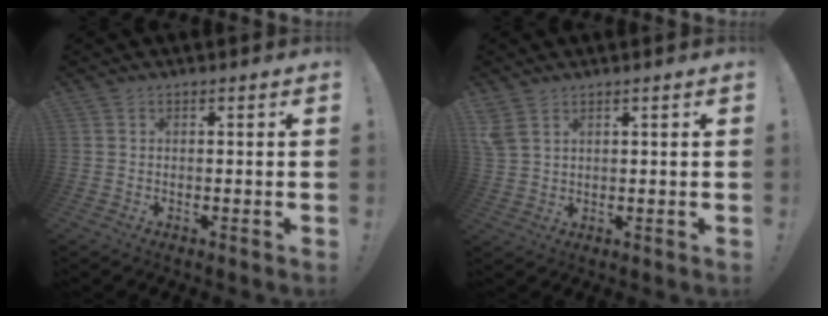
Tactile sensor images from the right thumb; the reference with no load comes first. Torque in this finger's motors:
{"motor_torque": [-0.03, 0.06, 0.32, 0.27, 0.00]}